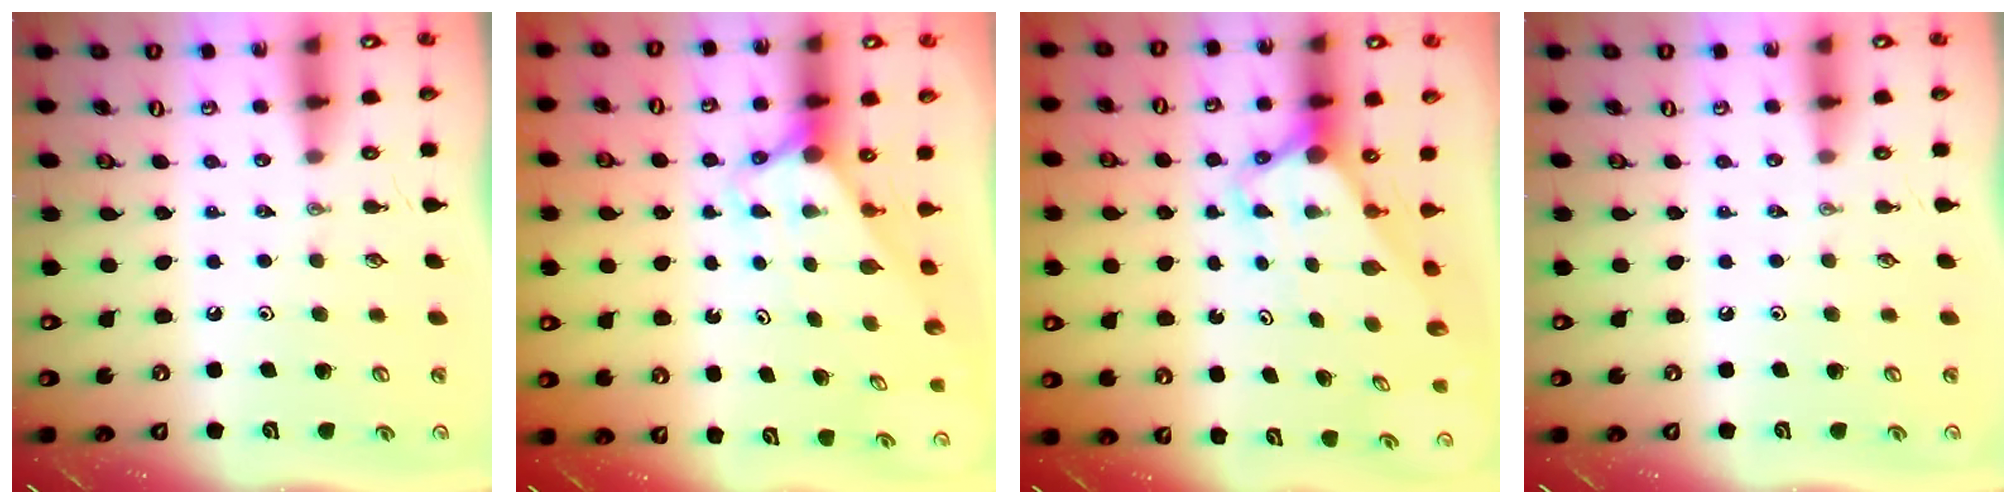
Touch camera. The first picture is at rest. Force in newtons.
{"total": 2.6, "press": 2.6, "slide": 0.0}
{"total": 3.8, "press": 3.7, "slide": 0.3}
{"total": 0.0}